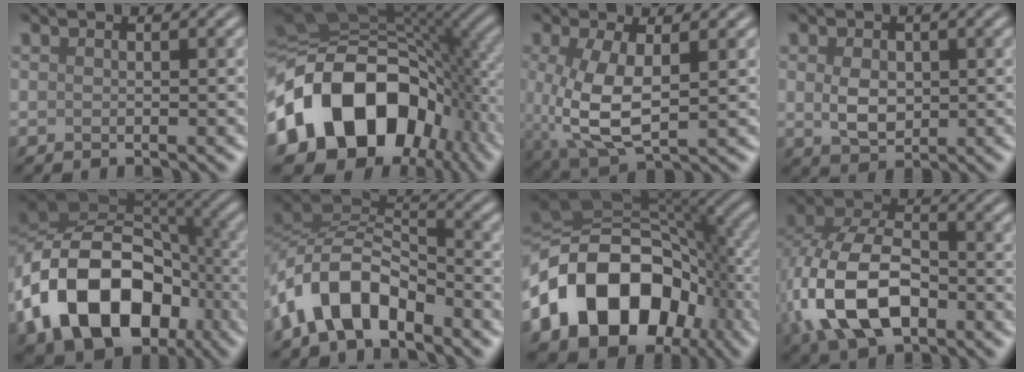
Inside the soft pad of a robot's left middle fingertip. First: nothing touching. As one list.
[{"total": 17.3, "force": [-4.2, 12.5, 11.2], "torque": [-0.192, -0.003, -0.085]}, {"total": 6.5, "force": [0.1, 2.9, 5.8], "torque": [-0.140, -0.010, 0.008]}, {"total": 3.1, "force": [0.2, 2.2, 2.2], "torque": [-0.047, -0.003, 0.007]}, {"total": 15.8, "force": [-5.7, 10.9, 9.9], "torque": [-0.186, -0.013, -0.105]}, {"total": 7.8, "force": [-4.7, 4.0, 4.8], "torque": [-0.075, 0.007, -0.097]}, {"total": 16.4, "force": [-5.4, 11.5, 10.5], "torque": [-0.181, 0.005, -0.106]}, {"total": 10.3, "force": [-3.0, 6.2, 7.7], "torque": [-0.175, -0.004, -0.065]}]